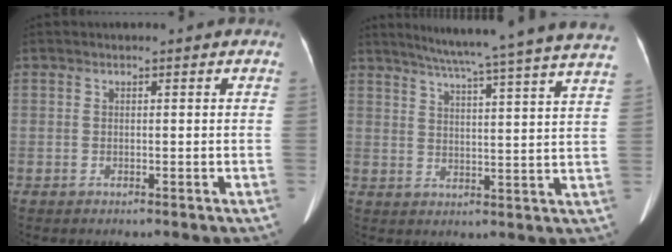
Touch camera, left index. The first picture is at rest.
{"total": 24.8, "force": [22.0, -1.8, 11.4], "torque": [-0.178, -0.041, 0.272]}